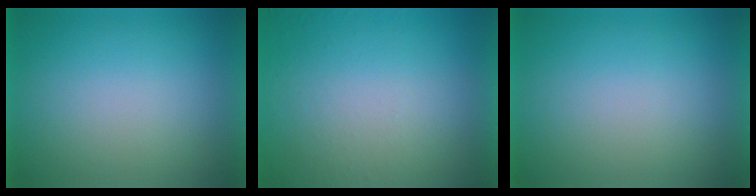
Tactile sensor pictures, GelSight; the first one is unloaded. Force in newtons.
{"total": 4.7}
{"total": 0.0}